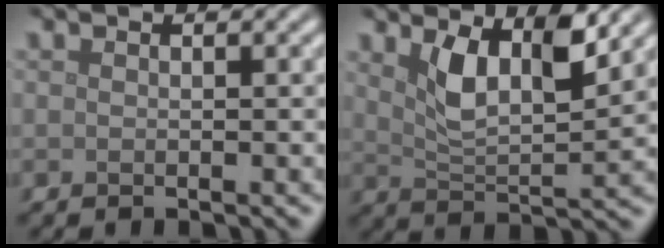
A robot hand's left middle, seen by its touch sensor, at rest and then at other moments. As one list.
[{"total": 5.2, "force": [2.5, 1.9, 4.1], "torque": [-0.086, -0.005, 0.047]}]